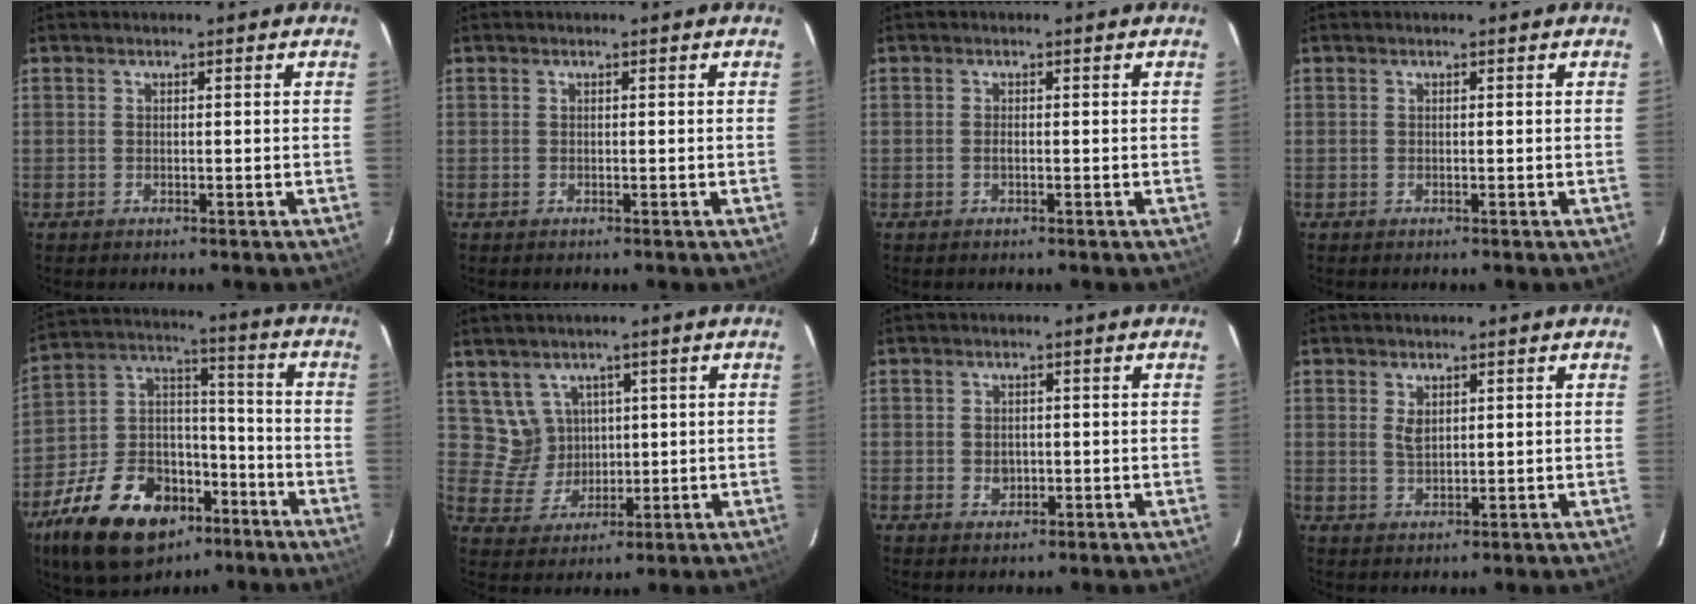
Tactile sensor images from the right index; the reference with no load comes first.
{"total": 0.0}
{"total": 0.5, "force": [-0.1, 0.0, 0.5], "torque": [-0.008, 0.000, -0.003]}
{"total": 0.0}
{"total": 23.6, "force": [-13.9, 13.6, 13.2], "torque": [-0.273, 0.027, -0.219]}
{"total": 5.9, "force": [2.7, 5.2, 0.7], "torque": [-0.016, 0.009, 0.067]}
{"total": 2.1, "force": [-0.2, 1.8, 1.0], "torque": [-0.014, 0.001, -0.002]}
{"total": 2.4, "force": [0.9, 1.4, 1.8], "torque": [-0.031, 0.001, 0.018]}